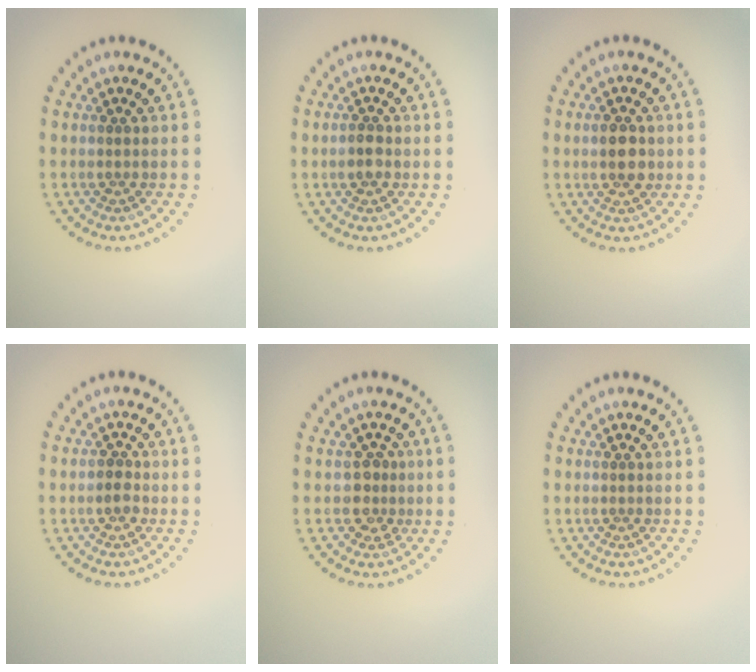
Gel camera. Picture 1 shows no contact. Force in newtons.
{"total": 1.4, "press": 1.4, "slide": 0.2}
{"total": 2.8, "press": 2.8, "slide": 0.1}
{"total": 1.4, "press": 1.3, "slide": 0.5}
{"total": 2.0, "press": 1.7, "slide": 1.2}
{"total": 0.0}